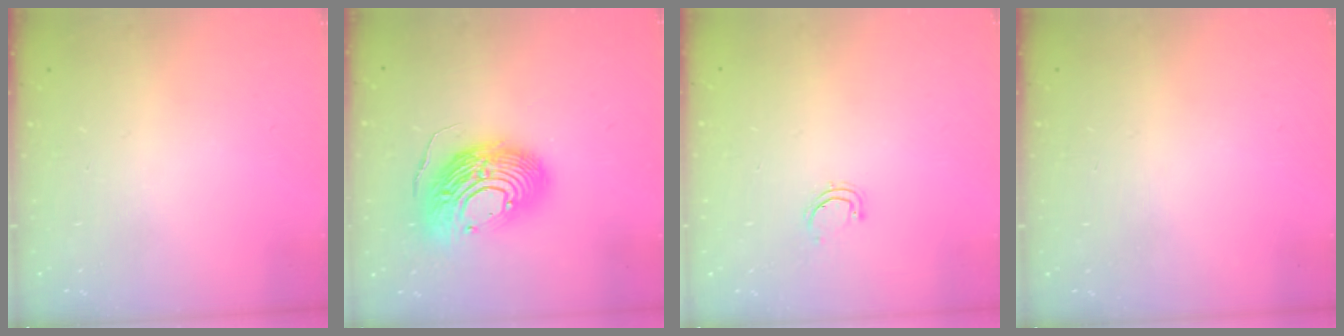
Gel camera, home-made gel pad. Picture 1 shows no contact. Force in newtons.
{"total": 18.8, "press": 18.6, "slide": 2.8}
{"total": 3.8, "press": 3.5, "slide": 1.6}
{"total": 0.0}